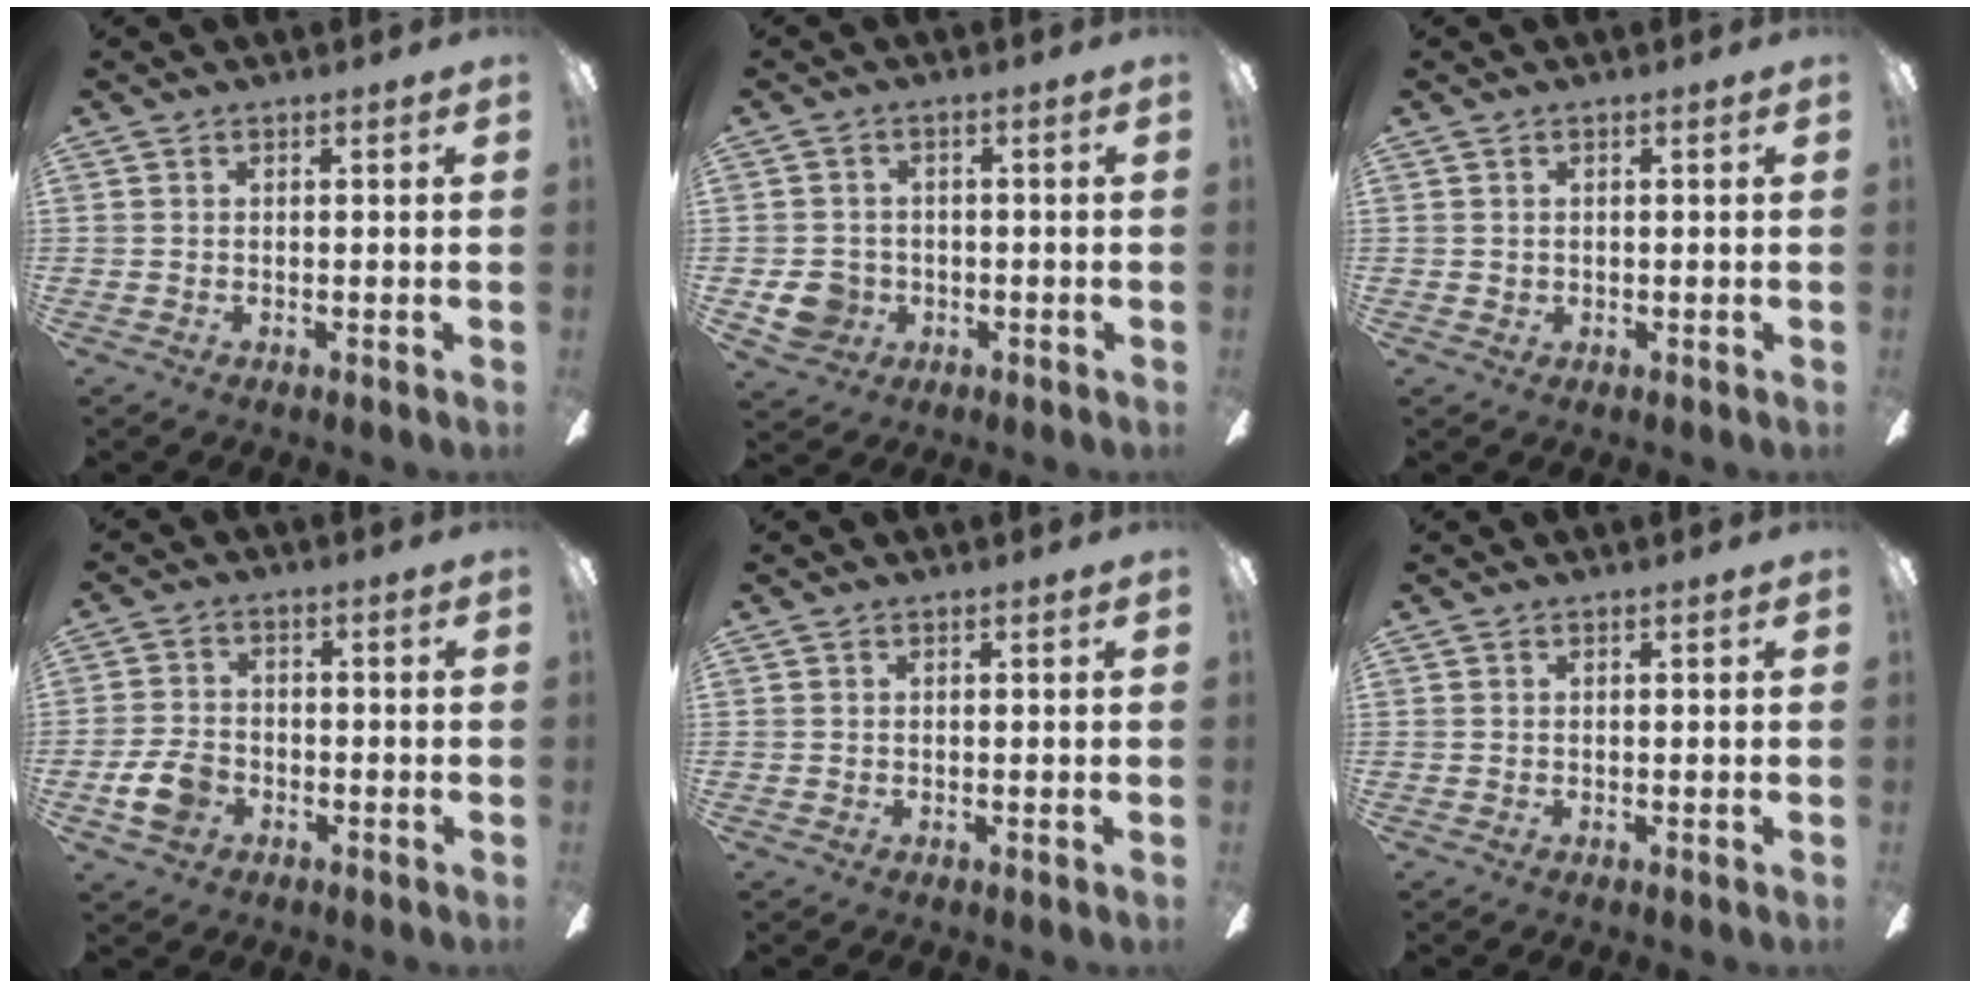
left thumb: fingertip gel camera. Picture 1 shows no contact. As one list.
[{"total": 6.3, "force": [-1.5, 5.6, 2.5], "torque": [-0.049, 0.011, -0.027]}, {"total": 0.8, "force": [0.2, 0.8, 0.1], "torque": [-0.003, 0.005, 0.004]}, {"total": 7.4, "force": [-2.8, 5.1, 4.5], "torque": [-0.102, 0.013, -0.052]}, {"total": 0.0}, {"total": 0.0}]